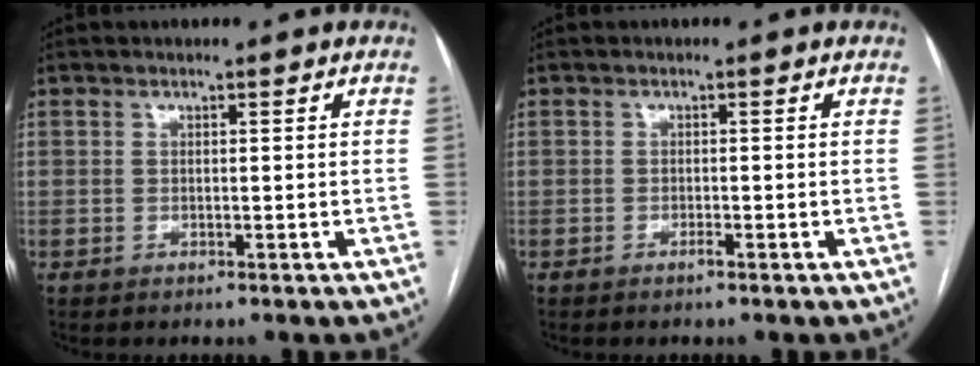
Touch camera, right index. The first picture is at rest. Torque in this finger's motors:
{"motor_torque": [-0.90, -0.83, -0.31, -0.21]}